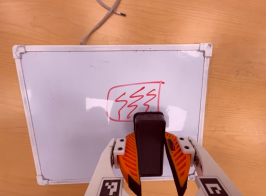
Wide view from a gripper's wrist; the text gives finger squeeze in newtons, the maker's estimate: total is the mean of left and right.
{"total": 6.9, "left": 5.7, "right": 8.1}